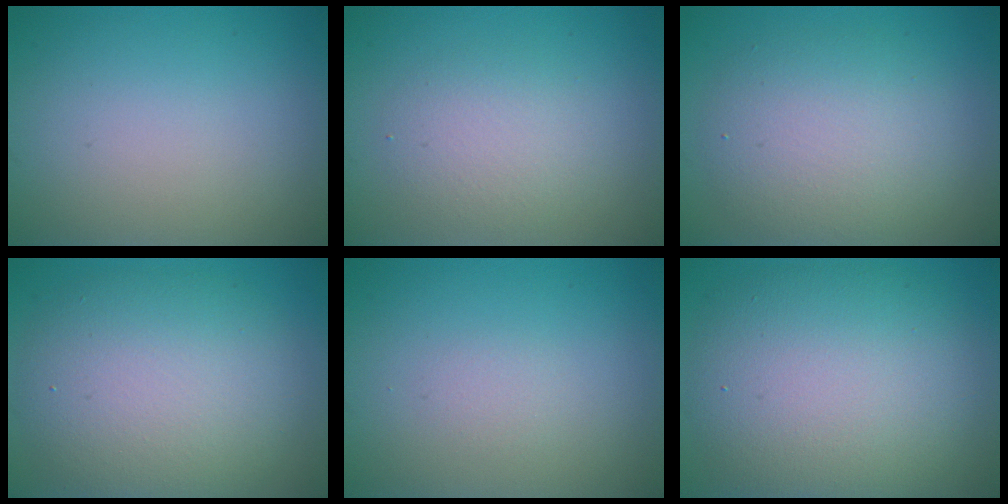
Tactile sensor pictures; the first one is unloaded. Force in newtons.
{"total": 2.9, "press": 2.9, "slide": 0.2}
{"total": 5.3, "press": 5.3, "slide": 0.3}
{"total": 8.4, "press": 8.4, "slide": 0.5}
{"total": 0.7, "press": 0.7, "slide": 0.1}
{"total": 10.4, "press": 10.4, "slide": 0.5}